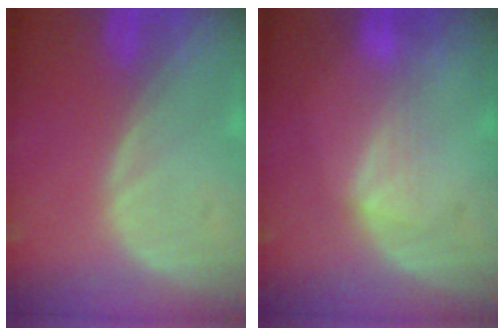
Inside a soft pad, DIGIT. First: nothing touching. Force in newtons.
{"total": 2.7, "press": 2.7, "slide": 0.4}